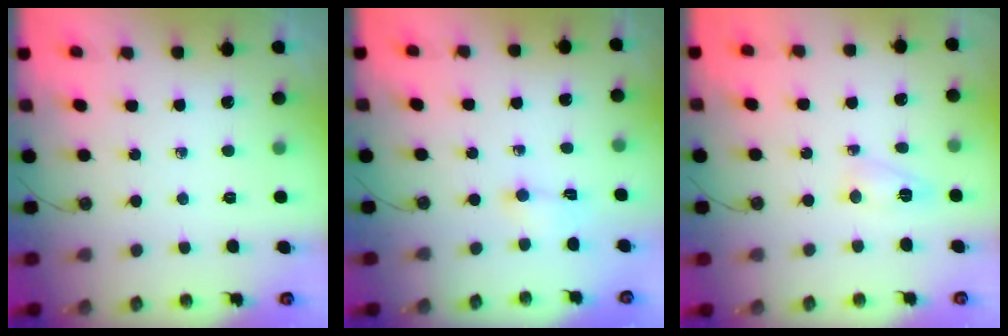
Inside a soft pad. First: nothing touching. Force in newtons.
{"total": 1.9, "press": 1.7, "slide": 0.7}
{"total": 3.8, "press": 3.7, "slide": 0.7}